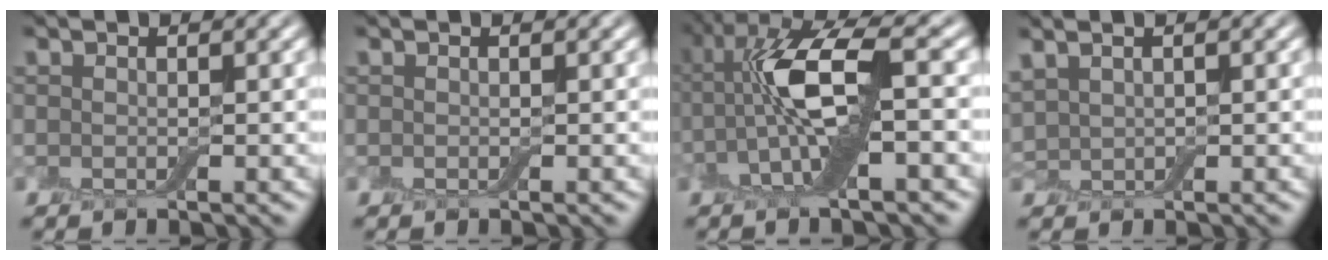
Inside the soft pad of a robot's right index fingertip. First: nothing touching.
{"total": 0.0}
{"total": 7.9, "force": [-0.6, 2.5, 7.5], "torque": [-0.151, 0.019, -0.018]}
{"total": 1.6, "force": [1.2, 0.9, 0.6], "torque": [-0.022, 0.012, 0.031]}